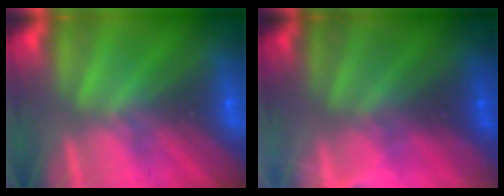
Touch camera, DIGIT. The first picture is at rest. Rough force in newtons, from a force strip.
{"total": 2.9}